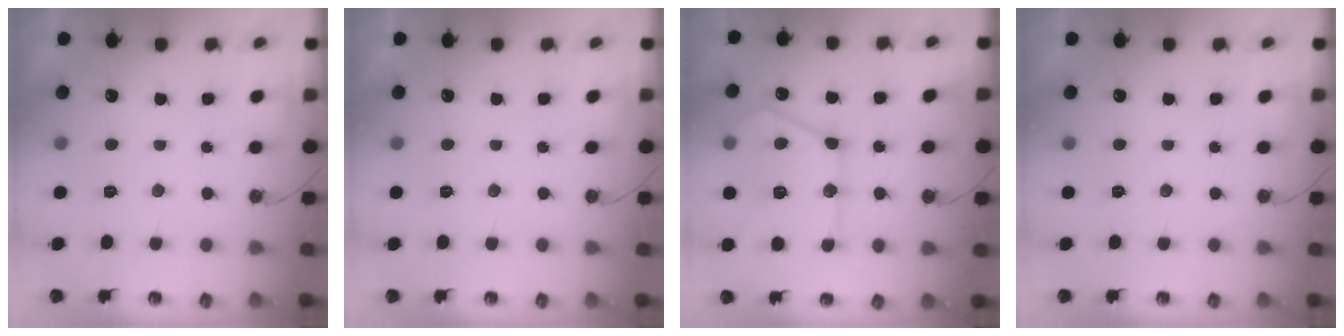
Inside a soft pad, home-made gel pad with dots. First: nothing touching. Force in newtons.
{"total": 0.0}
{"total": 17.0, "press": 17.0, "slide": 1.0}
{"total": 0.0}